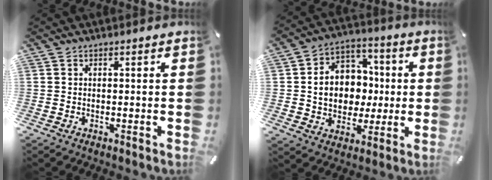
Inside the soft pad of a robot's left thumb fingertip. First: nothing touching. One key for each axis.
{"total": 12.9, "fx": -0.5, "fy": 11.1, "fz": 6.5, "tx": -0.115, "ty": 0.017, "tz": 0.000}